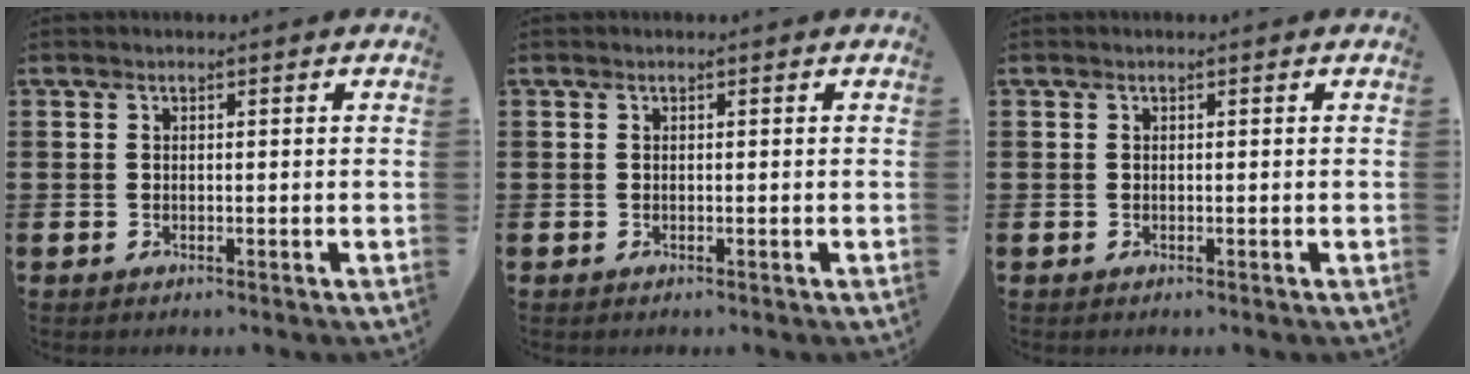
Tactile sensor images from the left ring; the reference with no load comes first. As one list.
[{"total": 0.0}, {"total": 0.0}]